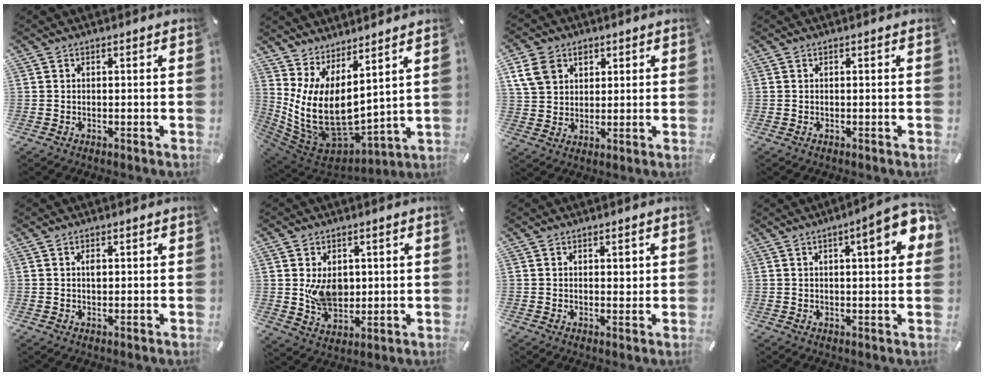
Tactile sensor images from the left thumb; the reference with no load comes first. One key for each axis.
{"total": 12.7, "fx": 2.5, "fy": 7.5, "fz": 10.0, "tx": -0.229, "ty": -0.062, "tz": 0.055}
{"total": 8.4, "fx": 3.4, "fy": 7.0, "fz": 3.1, "tx": -0.070, "ty": 0.005, "tz": 0.066}
{"total": 0.0}
{"total": 1.2, "fx": 0.3, "fy": 0.6, "fz": 1.0, "tx": -0.021, "ty": 0.002, "tz": 0.005}
{"total": 8.9, "fx": 1.5, "fy": 6.9, "fz": 5.5, "tx": -0.082, "ty": -0.006, "tz": 0.028}
{"total": 1.7, "fx": 0.6, "fy": 1.3, "fz": 1.0, "tx": -0.004, "ty": -0.004, "tz": 0.007}
{"total": 11.0, "fx": 4.4, "fy": 3.1, "fz": 9.6, "tx": -0.125, "ty": -0.018, "tz": 0.066}